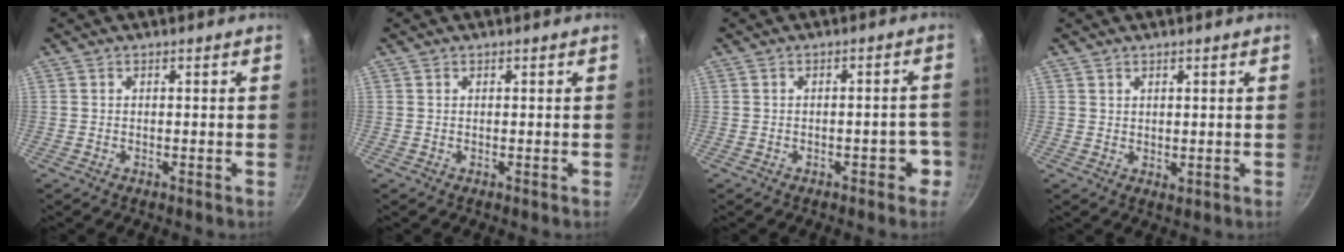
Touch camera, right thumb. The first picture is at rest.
{"total": 0.0}
{"total": 4.0, "force": [-2.0, 2.1, 2.8], "torque": [-0.001, 0.027, -0.022]}
{"total": 1.6, "force": [1.2, 0.9, 0.5], "torque": [0.000, -0.010, 0.020]}